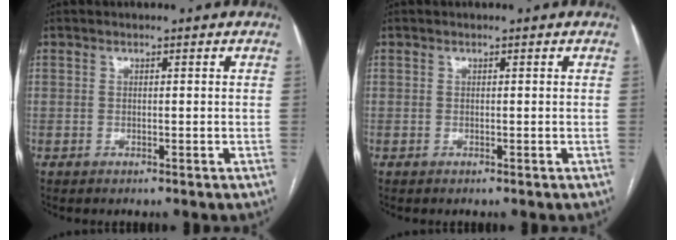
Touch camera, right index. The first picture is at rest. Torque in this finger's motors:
{"motor_torque": [0.00, 0.00, 0.00, 0.00]}